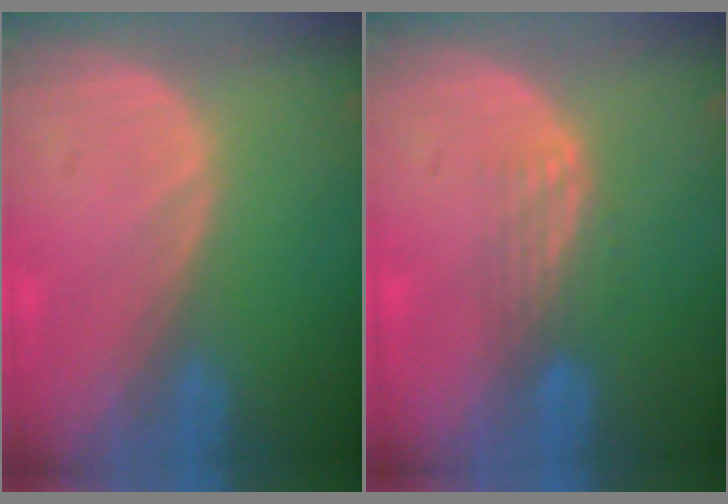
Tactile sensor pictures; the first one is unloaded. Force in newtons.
{"total": 3.4, "press": 2.9, "slide": 1.8}